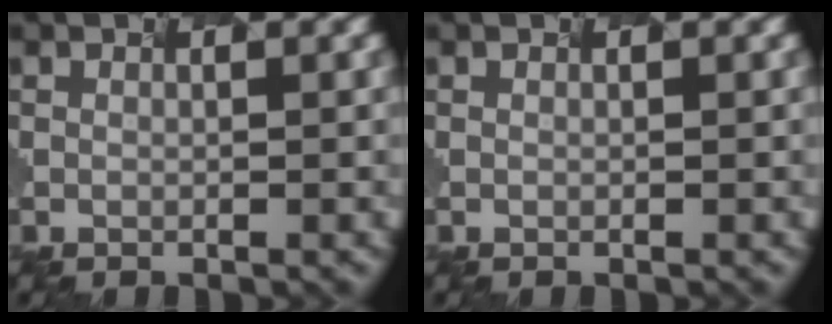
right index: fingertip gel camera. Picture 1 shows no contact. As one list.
[{"total": 0.0}]